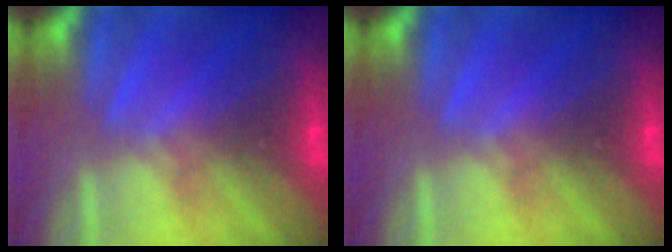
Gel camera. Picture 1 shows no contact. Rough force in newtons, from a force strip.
{"total": 0.0}